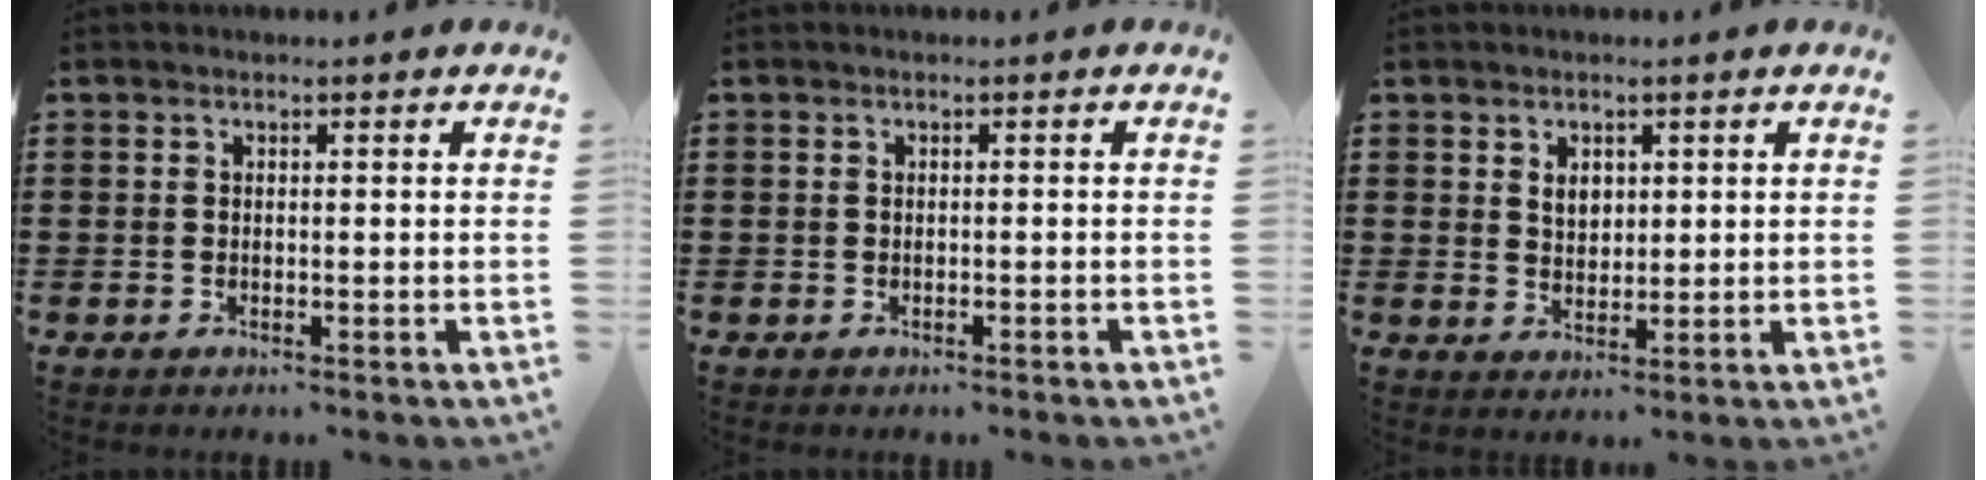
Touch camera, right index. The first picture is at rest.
{"total": 0.5, "force": [-0.5, 0.0, 0.2], "torque": [-0.005, -0.002, -0.009]}
{"total": 2.5, "force": [1.2, 1.7, 1.4], "torque": [-0.032, 0.006, 0.021]}